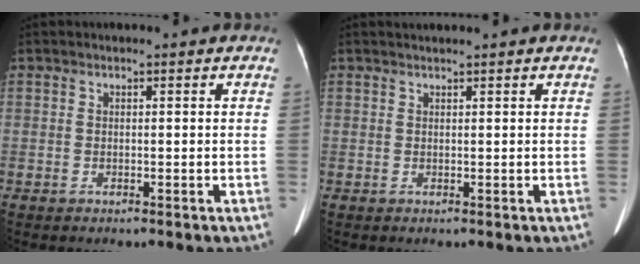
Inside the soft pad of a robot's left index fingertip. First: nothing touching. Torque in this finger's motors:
{"motor_torque": [0.15, 0.09, -0.07, 0.02]}